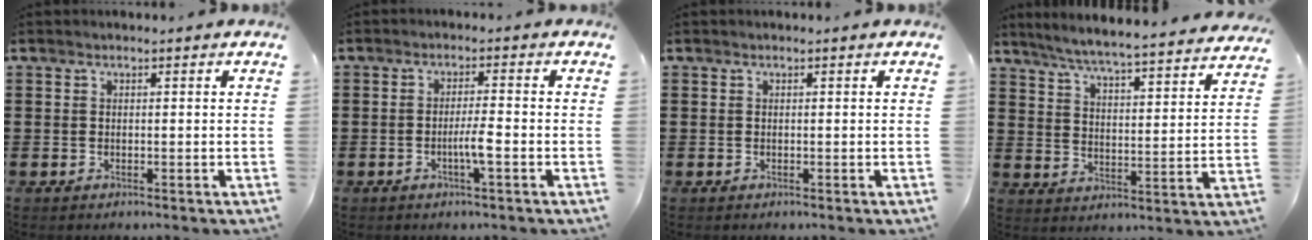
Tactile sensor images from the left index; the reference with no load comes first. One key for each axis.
{"total": 3.5, "fx": -1.2, "fy": 0.2, "fz": 3.3, "tx": -0.067, "ty": -0.004, "tz": -0.026}
{"total": 0.0}
{"total": 5.5, "fx": 5.2, "fy": -0.7, "fz": 1.7, "tx": -0.057, "ty": -0.043, "tz": 0.084}